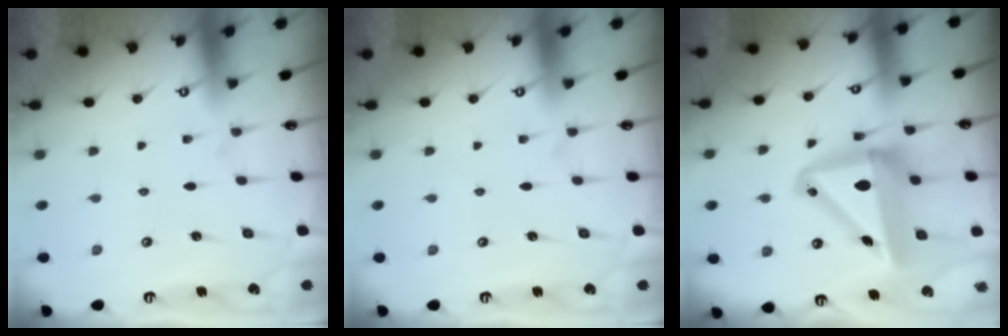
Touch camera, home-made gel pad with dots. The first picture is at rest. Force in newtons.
{"total": 0.0}
{"total": 14.6, "press": 14.1, "slide": 3.5}